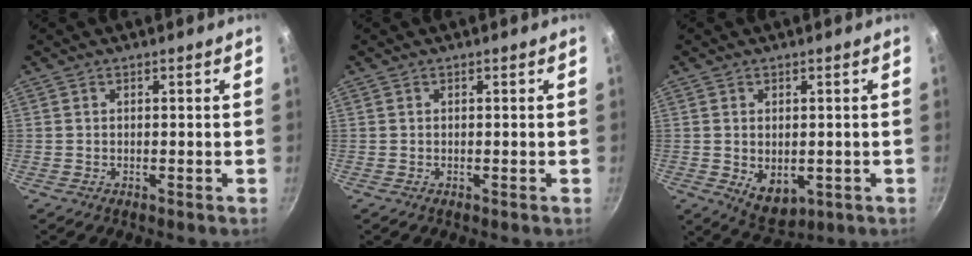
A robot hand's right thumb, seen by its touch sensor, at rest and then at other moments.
{"total": 0.0}
{"total": 6.6, "force": [-0.6, 4.5, 4.8], "torque": [-0.064, -0.014, 0.005]}